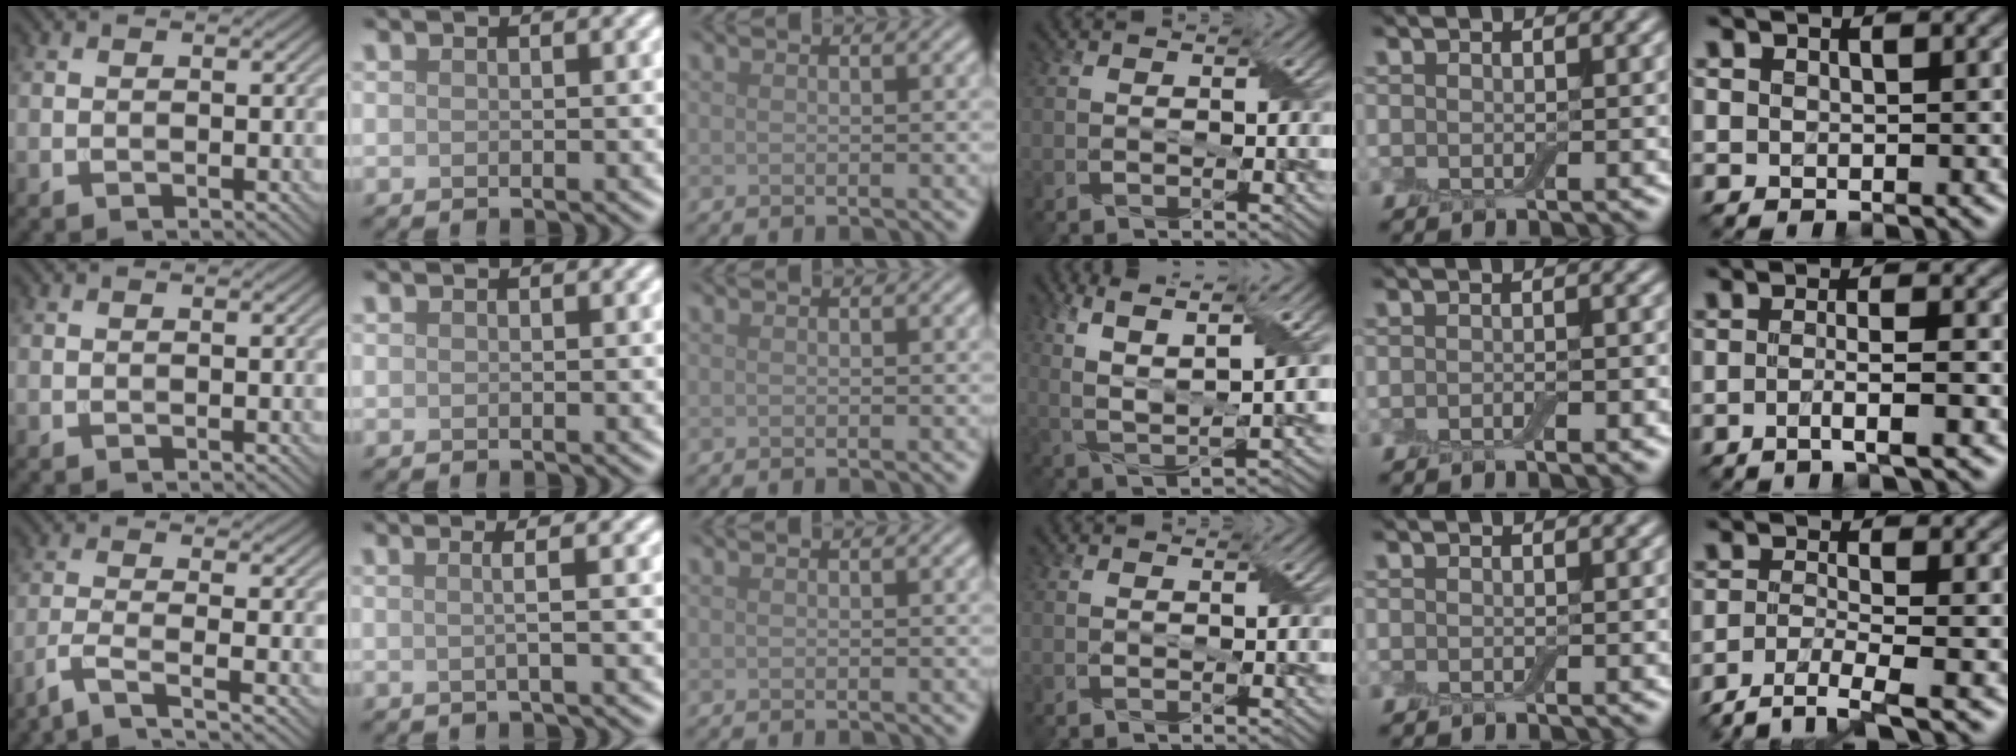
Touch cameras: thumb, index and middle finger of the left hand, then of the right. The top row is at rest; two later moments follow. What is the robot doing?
{"motion": "peel", "object": "bubble wrap"}